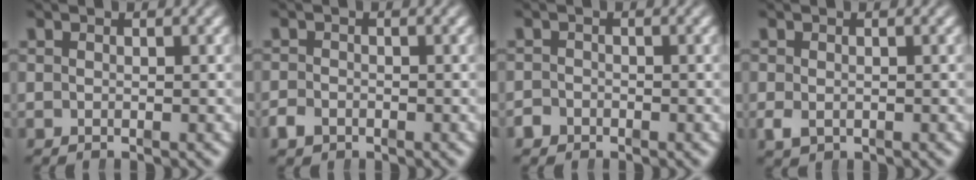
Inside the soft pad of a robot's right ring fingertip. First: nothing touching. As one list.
[{"total": 1.7, "force": [-1.2, 1.1, 0.4], "torque": [-0.010, -0.011, -0.019]}, {"total": 1.8, "force": [-1.3, 1.2, -0.1], "torque": [0.001, -0.013, -0.021]}, {"total": 1.5, "force": [-0.8, 0.9, 0.9], "torque": [-0.026, -0.017, -0.003]}]